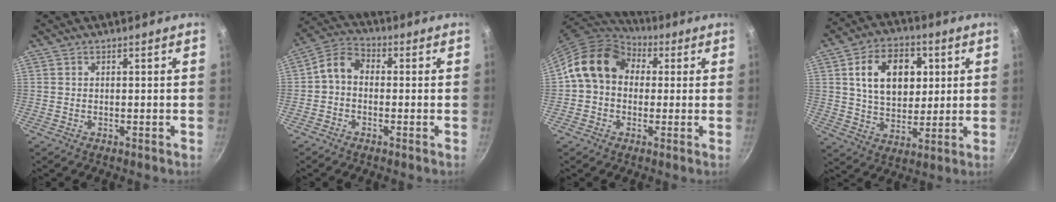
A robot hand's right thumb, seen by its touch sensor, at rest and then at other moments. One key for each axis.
{"total": 5.6, "fx": -0.8, "fy": 3.9, "fz": 3.9, "tx": -0.076, "ty": 0.026, "tz": -0.032}
{"total": 14.2, "fx": 2.3, "fy": 11.3, "fz": 8.2, "tx": -0.117, "ty": 0.033, "tz": 0.021}
{"total": 15.0, "fx": 3.7, "fy": 10.4, "fz": 10.2, "tx": -0.129, "ty": -0.001, "tz": 0.059}